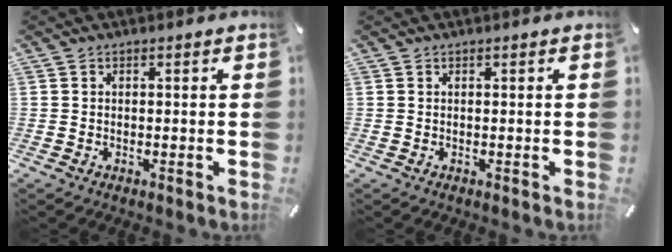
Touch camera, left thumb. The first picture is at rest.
{"total": 0.0}